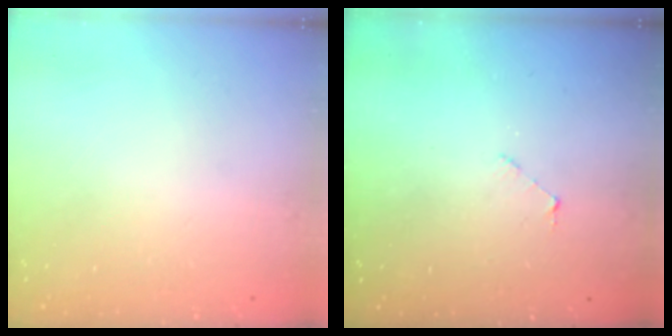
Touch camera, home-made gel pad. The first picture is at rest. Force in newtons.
{"total": 1.6, "press": 1.6, "slide": 0.1}